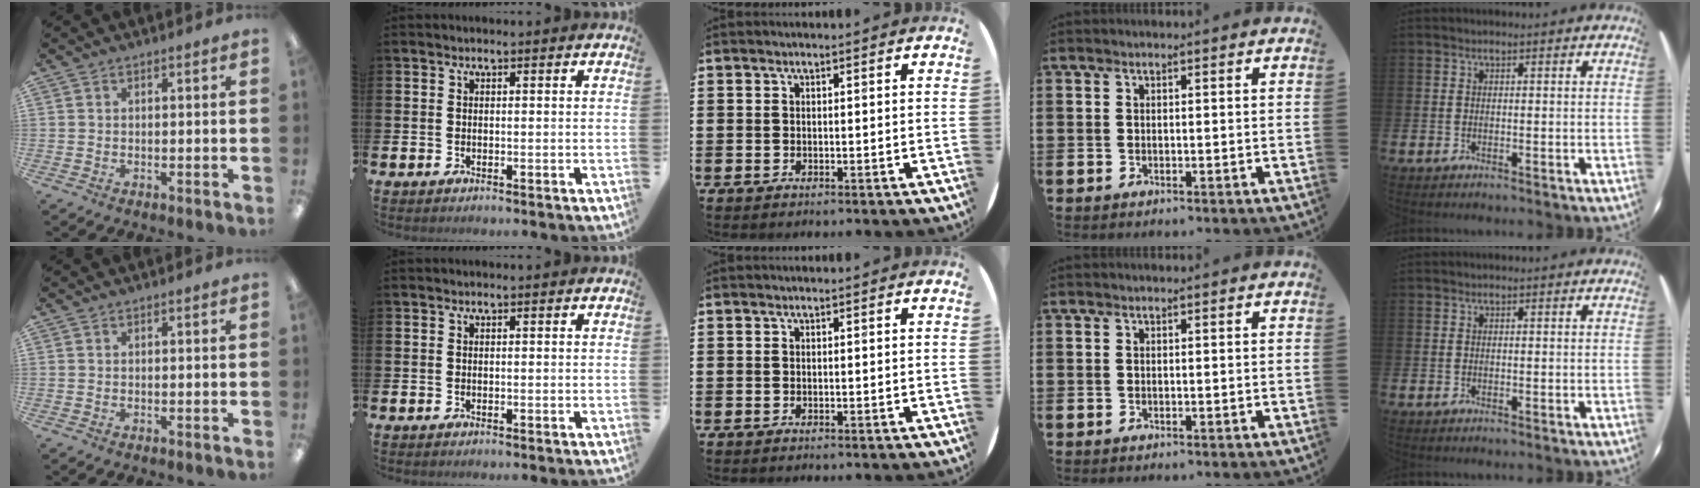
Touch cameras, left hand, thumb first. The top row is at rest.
{}